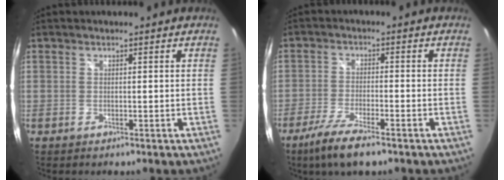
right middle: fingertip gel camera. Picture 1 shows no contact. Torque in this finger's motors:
{"motor_torque": [1.06, -0.62, 0.13, 0.05]}